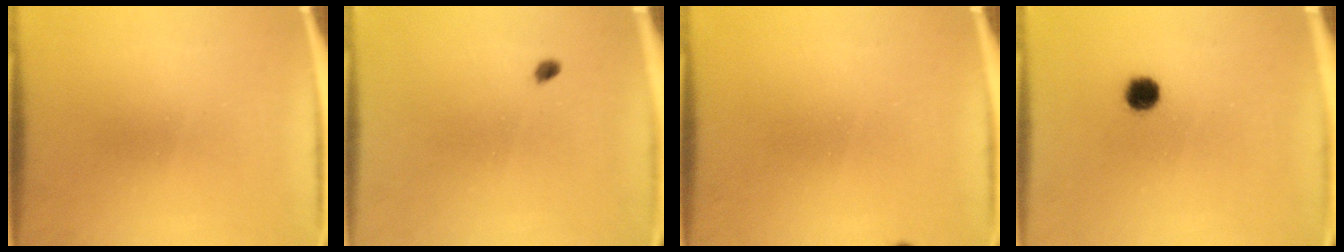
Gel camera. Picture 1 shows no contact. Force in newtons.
{"total": 1.6}
{"total": 0.8}
{"total": 3.7}